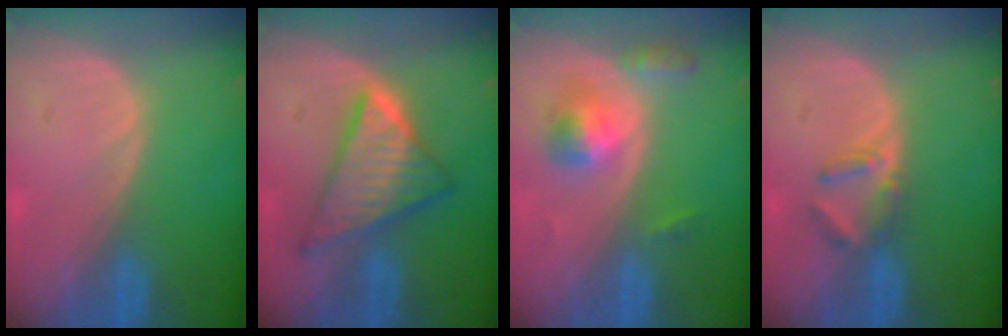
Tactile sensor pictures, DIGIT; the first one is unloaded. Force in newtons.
{"total": 8.8, "press": 8.7, "slide": 0.6}
{"total": 5.2, "press": 4.9, "slide": 1.8}
{"total": 3.5, "press": 3.4, "slide": 1.1}